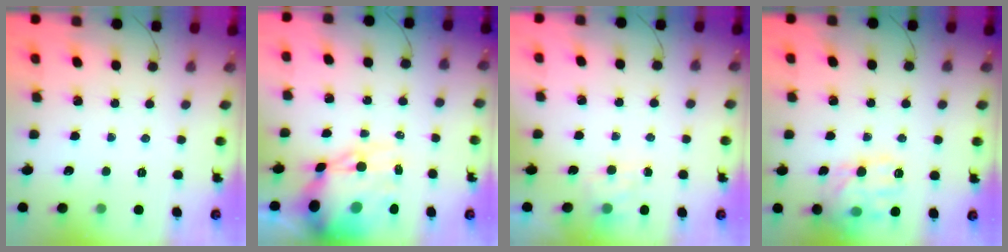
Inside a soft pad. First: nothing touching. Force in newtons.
{"total": 15.6, "press": 15.1, "slide": 3.9}
{"total": 3.6, "press": 3.4, "slide": 1.1}
{"total": 14.8, "press": 14.7, "slide": 0.6}